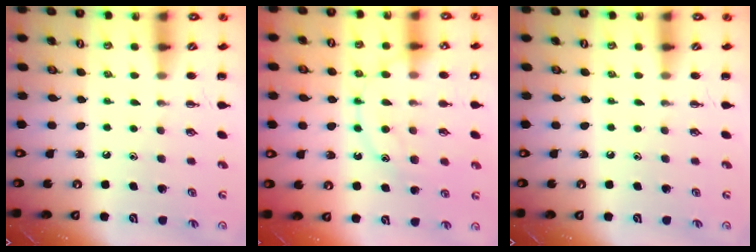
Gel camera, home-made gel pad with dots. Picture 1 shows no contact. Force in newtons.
{"total": 12.6, "press": 12.6, "slide": 0.6}
{"total": 0.0}